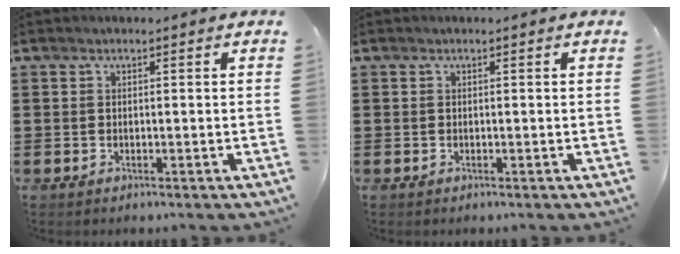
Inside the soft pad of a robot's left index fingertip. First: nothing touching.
{"total": 0.0}